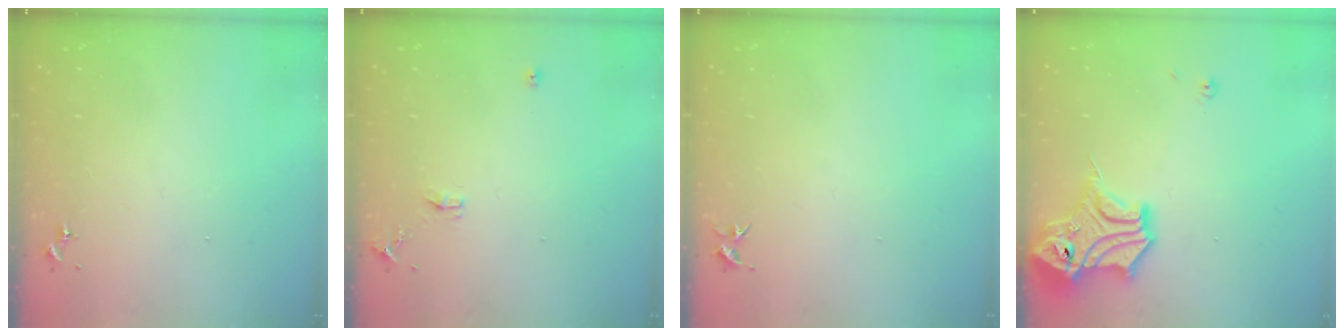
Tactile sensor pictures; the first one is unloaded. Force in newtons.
{"total": 6.9, "press": 6.9, "slide": 0.9}
{"total": 3.7, "press": 3.7, "slide": 0.4}
{"total": 15.5, "press": 15.4, "slide": 1.8}